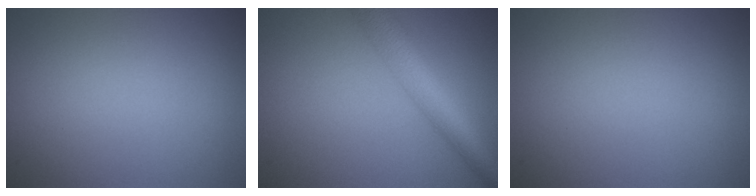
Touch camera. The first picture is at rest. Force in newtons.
{"total": 5.5, "press": 5.5, "slide": 0.2}
{"total": 0.0}